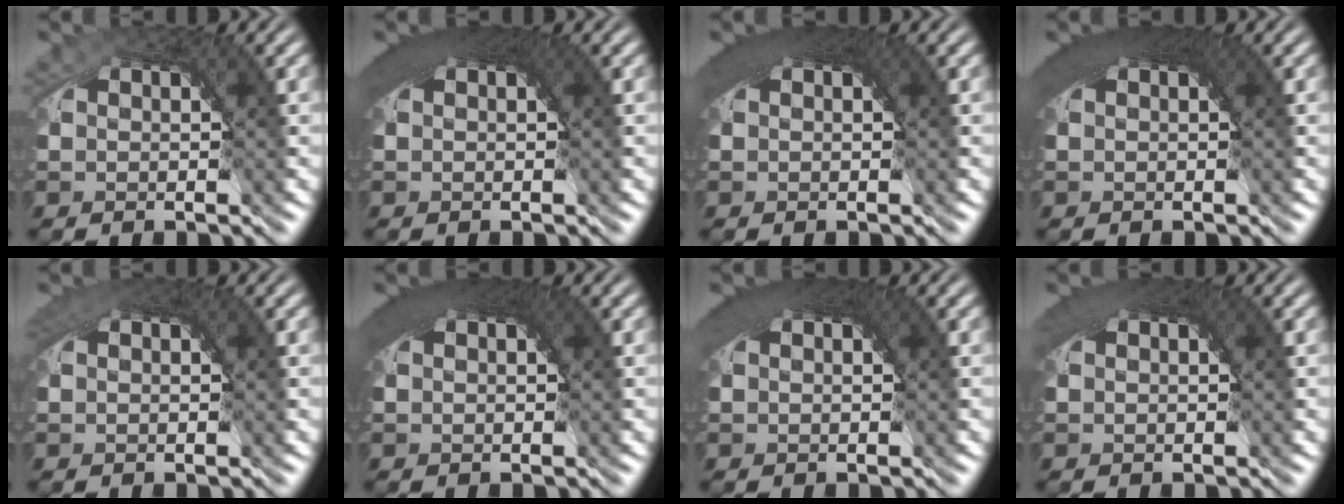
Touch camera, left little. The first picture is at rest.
{"total": 4.9, "force": [1.5, 1.7, 4.3], "torque": [-0.052, 0.012, 0.018]}
{"total": 4.6, "force": [1.5, 1.5, 4.0], "torque": [-0.049, 0.011, 0.018]}
{"total": 5.2, "force": [1.7, 1.8, 4.6], "torque": [-0.054, 0.014, 0.019]}
{"total": 1.2, "force": [0.3, 0.2, 1.2], "torque": [-0.013, -0.004, 0.005]}
{"total": 4.8, "force": [1.6, 1.6, 4.3], "torque": [-0.051, 0.012, 0.019]}
{"total": 4.3, "force": [1.6, 1.3, 3.7], "torque": [-0.042, 0.011, 0.018]}
{"total": 3.4, "force": [1.0, 1.1, 3.0], "torque": [-0.035, 0.006, 0.013]}